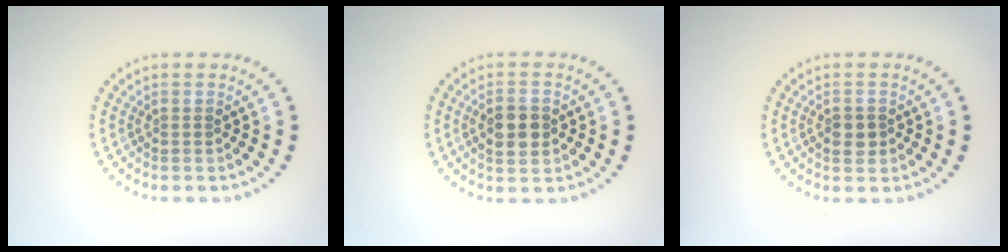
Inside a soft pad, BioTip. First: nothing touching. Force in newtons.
{"total": 3.4, "press": 3.4, "slide": 0.2}
{"total": 1.7, "press": 1.7, "slide": 0.5}